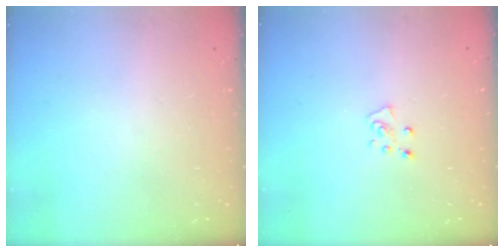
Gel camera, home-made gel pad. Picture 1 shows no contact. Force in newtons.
{"total": 4.7, "press": 4.7, "slide": 0.5}